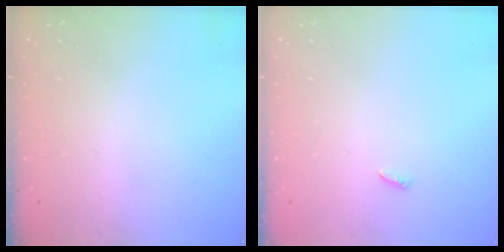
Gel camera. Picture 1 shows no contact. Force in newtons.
{"total": 2.4, "press": 2.4, "slide": 0.2}